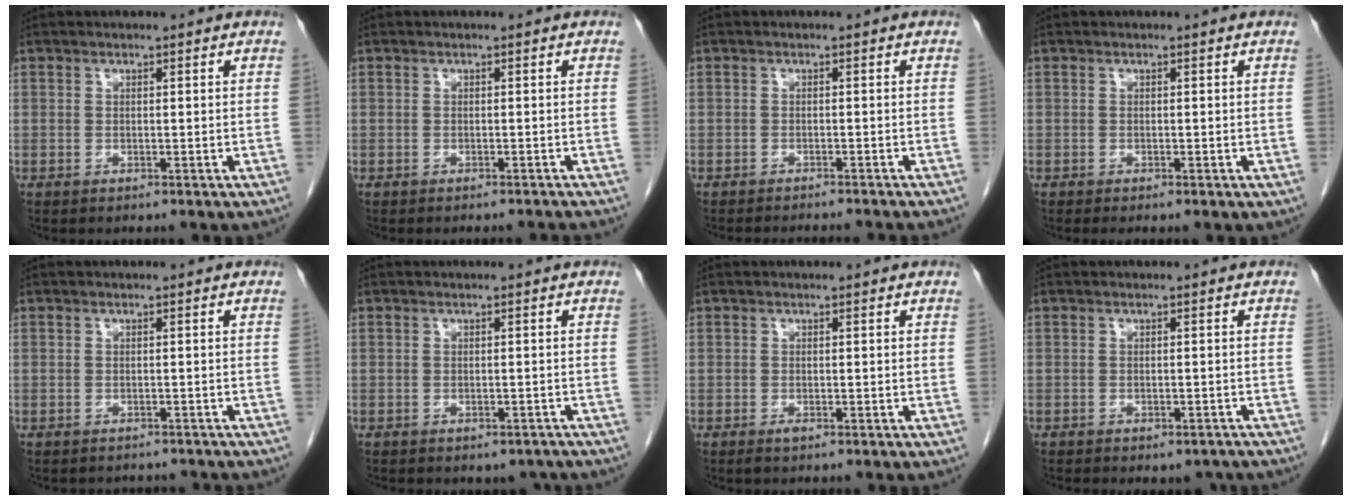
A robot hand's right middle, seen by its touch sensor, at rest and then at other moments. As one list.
[{"total": 2.4, "force": [-2.4, -0.2, 0.4], "torque": [-0.009, -0.008, -0.029]}, {"total": 6.6, "force": [-6.2, 0.3, 2.4], "torque": [-0.017, -0.010, -0.076]}, {"total": 1.4, "force": [-0.9, 0.5, 0.9], "torque": [-0.008, -0.002, -0.009]}, {"total": 3.9, "force": [-3.7, 1.4, 0.5], "torque": [-0.002, 0.000, -0.040]}, {"total": 3.6, "force": [-3.0, 1.7, 0.9], "torque": [-0.005, 0.007, -0.035]}, {"total": 0.7, "force": [-0.5, 0.2, 0.5], "torque": [-0.010, -0.001, -0.007]}, {"total": 4.2, "force": [-3.5, 1.8, 1.5], "torque": [-0.012, 0.003, -0.041]}]